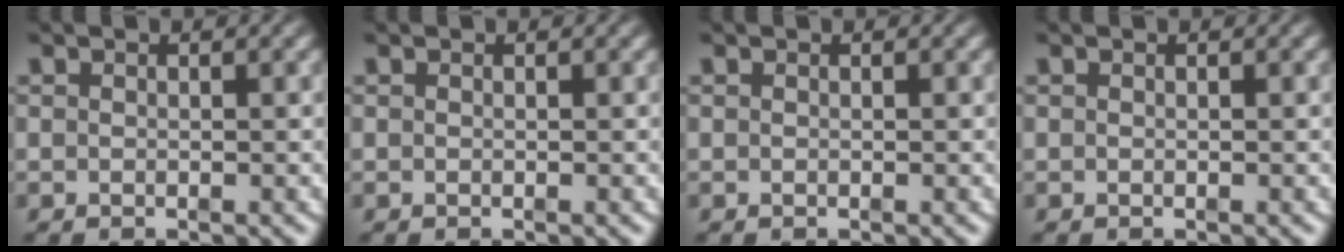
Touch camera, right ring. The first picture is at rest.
{"total": 0.0}
{"total": 0.0}
{"total": 0.0}